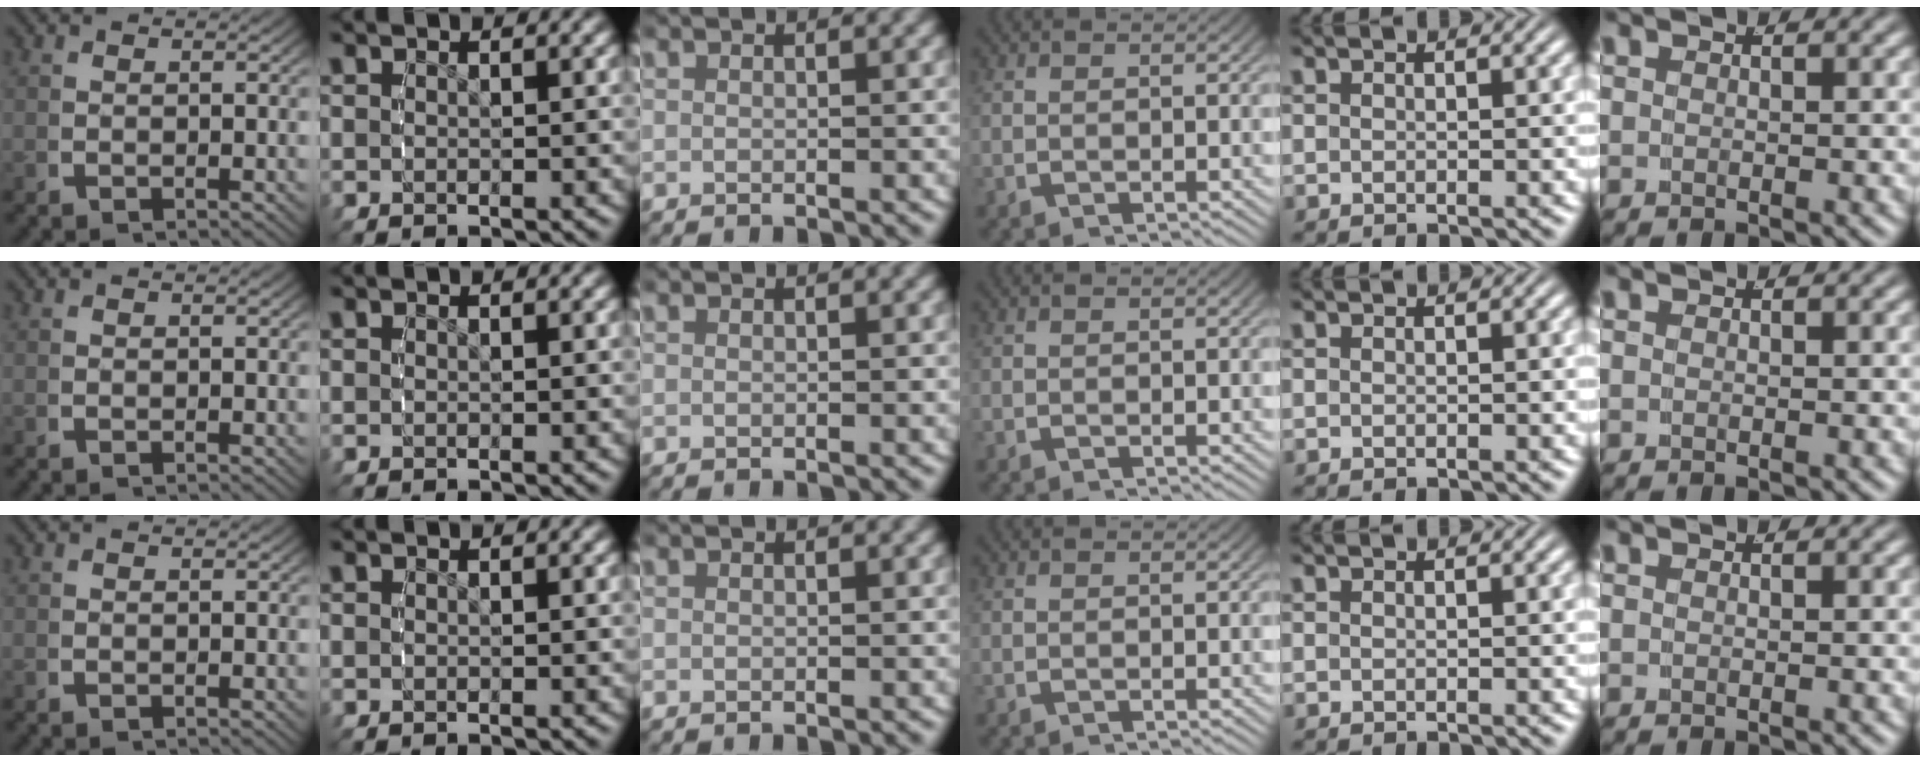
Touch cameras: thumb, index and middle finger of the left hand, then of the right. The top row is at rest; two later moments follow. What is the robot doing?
{"motion": "reach", "object": "jewelry box"}